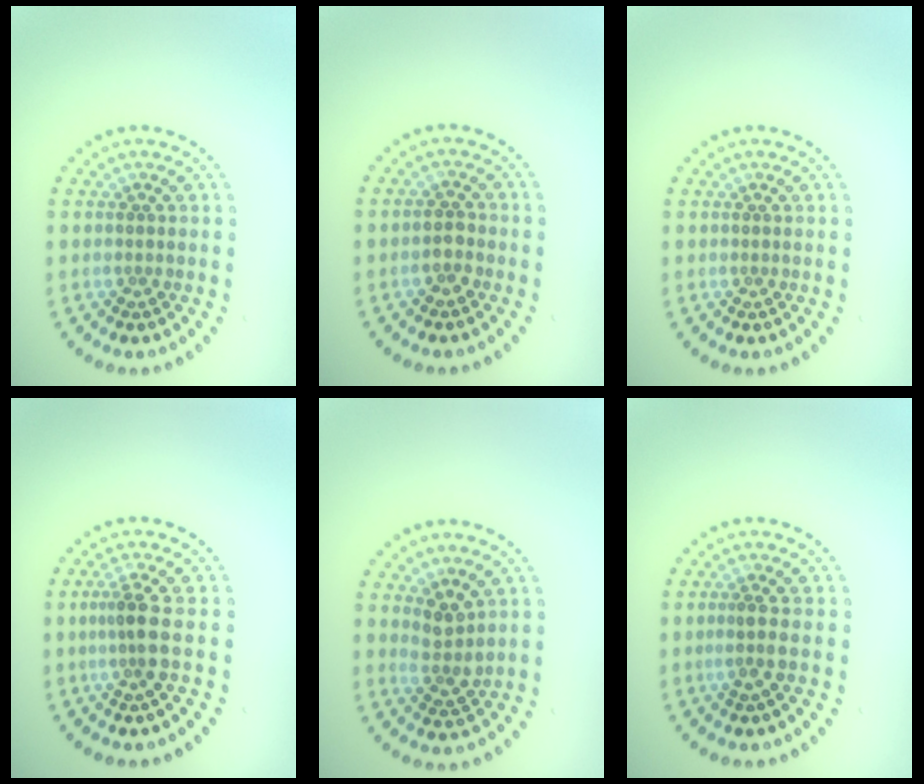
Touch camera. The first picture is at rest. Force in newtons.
{"total": 1.5, "press": 1.4, "slide": 0.6}
{"total": 0.0}
{"total": 2.3, "press": 1.8, "slide": 1.5}
{"total": 2.2, "press": 1.9, "slide": 1.2}
{"total": 1.6, "press": 1.2, "slide": 1.1}